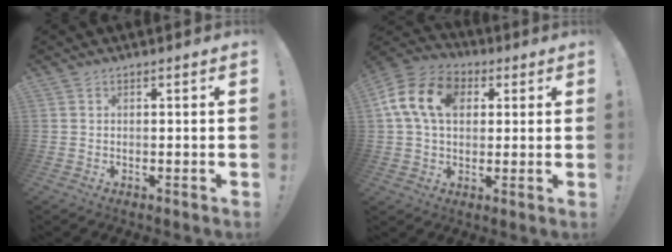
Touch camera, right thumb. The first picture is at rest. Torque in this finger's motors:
{"motor_torque": [0.51, 0.52, 0.73, -0.46, 0.22]}